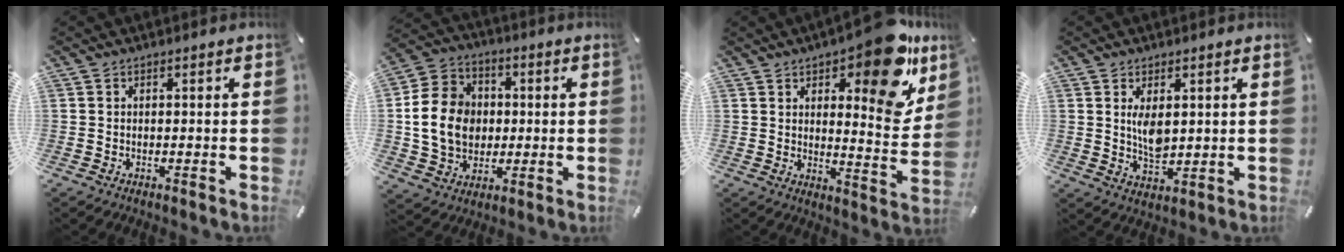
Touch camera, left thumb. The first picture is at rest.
{"total": 13.6, "force": [-0.2, 11.7, 6.9], "torque": [-0.142, 0.017, -0.003]}
{"total": 17.0, "force": [11.1, 6.0, 11.4], "torque": [-0.133, -0.087, 0.178]}
{"total": 5.6, "force": [1.6, 3.2, 4.3], "torque": [-0.081, -0.006, 0.026]}